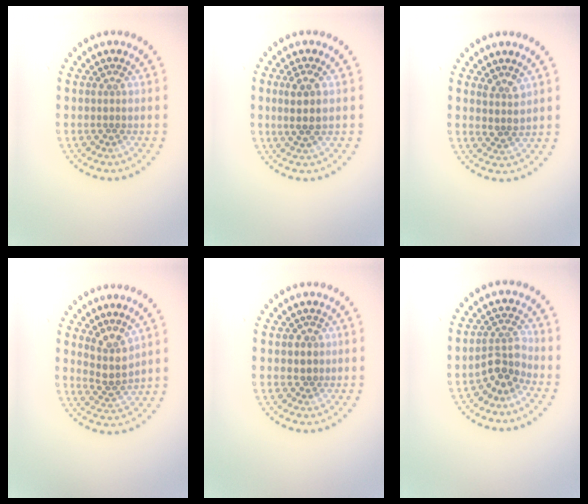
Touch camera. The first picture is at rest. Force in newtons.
{"total": 2.5, "press": 2.3, "slide": 1.0}
{"total": 1.7, "press": 1.3, "slide": 1.0}
{"total": 2.8, "press": 2.2, "slide": 1.8}
{"total": 1.2, "press": 1.0, "slide": 0.7}
{"total": 3.0, "press": 2.5, "slide": 1.6}